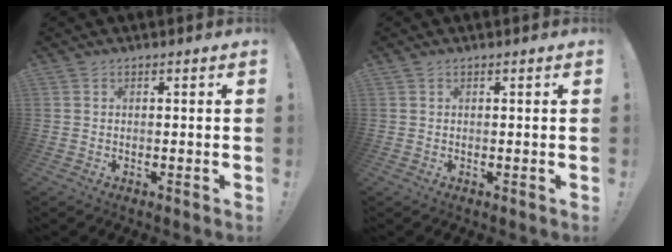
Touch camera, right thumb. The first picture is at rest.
{"total": 0.0}